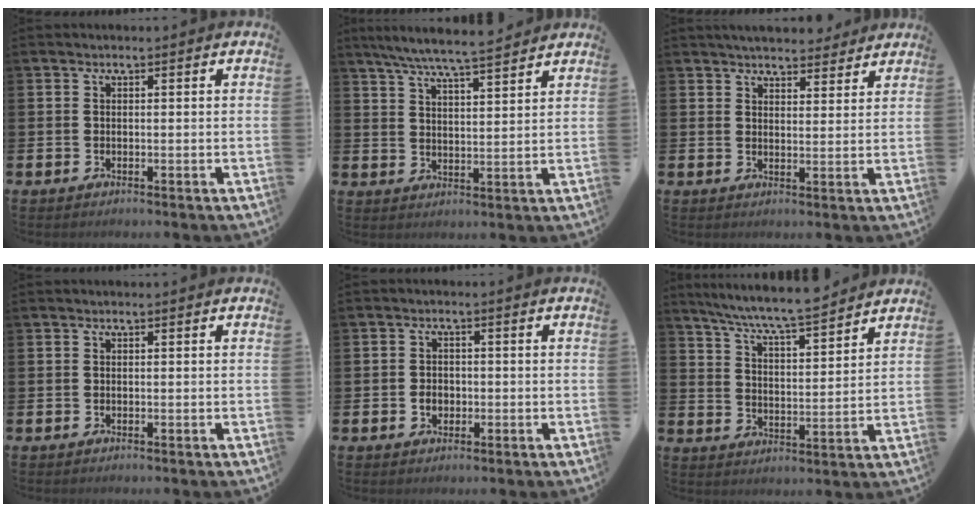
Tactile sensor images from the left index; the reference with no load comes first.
{"total": 7.0, "force": [6.6, 0.1, 2.4], "torque": [-0.059, -0.036, 0.116]}
{"total": 4.7, "force": [4.6, 0.9, 0.4], "torque": [-0.007, -0.023, 0.082]}
{"total": 0.0}
{"total": 2.1, "force": [-0.5, 1.7, 1.1], "torque": [-0.013, 0.001, -0.014]}
{"total": 7.5, "force": [7.2, 0.0, 2.1], "torque": [-0.069, -0.049, 0.125]}